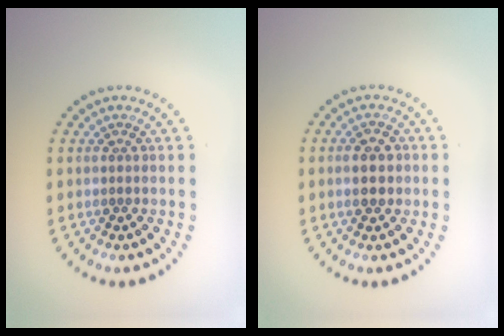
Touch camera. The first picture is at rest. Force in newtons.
{"total": 2.5, "press": 2.5, "slide": 0.1}